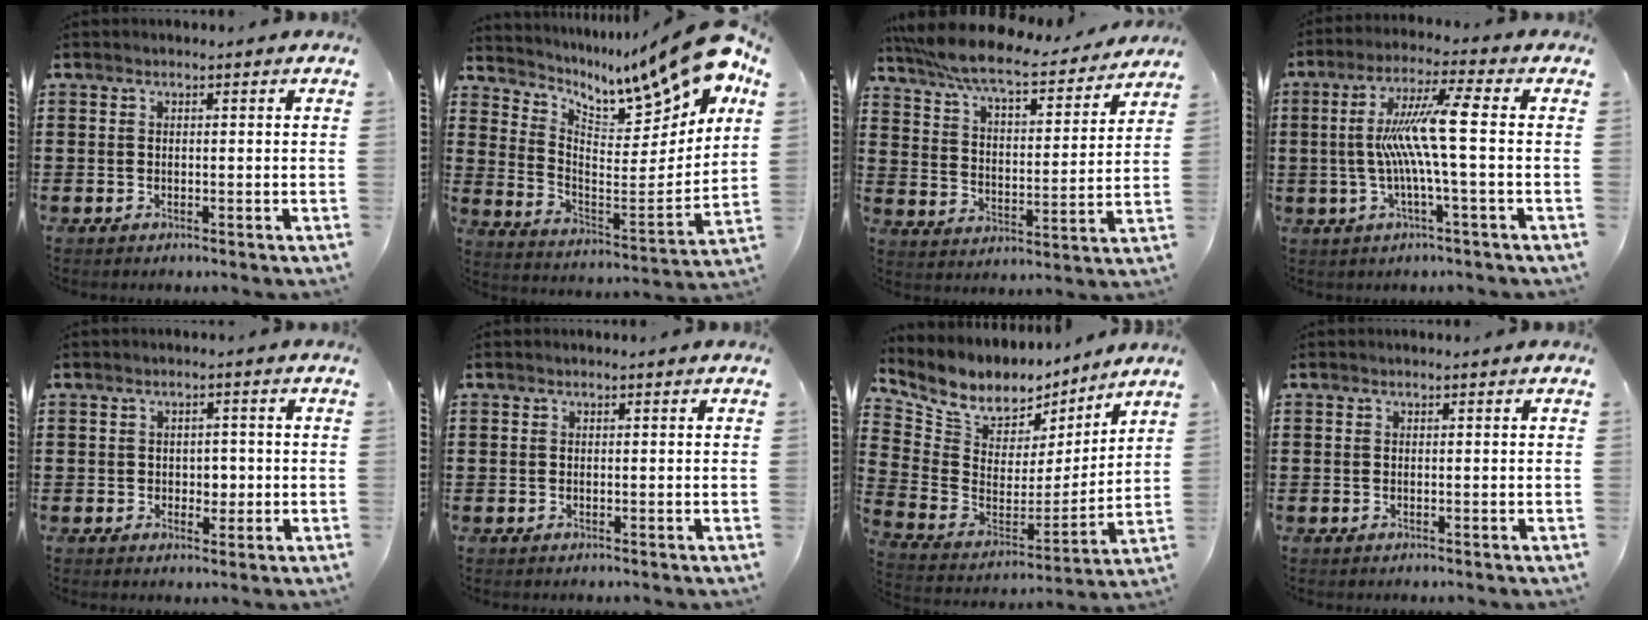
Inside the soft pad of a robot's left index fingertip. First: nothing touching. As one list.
[{"total": 12.7, "force": [10.3, 3.4, 6.7], "torque": [-0.106, -0.095, 0.163]}, {"total": 7.9, "force": [7.1, 0.7, 3.3], "torque": [-0.095, -0.042, 0.120]}, {"total": 10.2, "force": [0.0, 0.3, 10.2], "torque": [-0.207, -0.006, -0.013]}, {"total": 2.2, "force": [-0.1, 1.8, 1.3], "torque": [-0.023, 0.004, -0.009]}, {"total": 0.0}, {"total": 7.3, "force": [6.0, 3.9, 1.6], "torque": [-0.075, -0.041, 0.107]}, {"total": 0.0}]